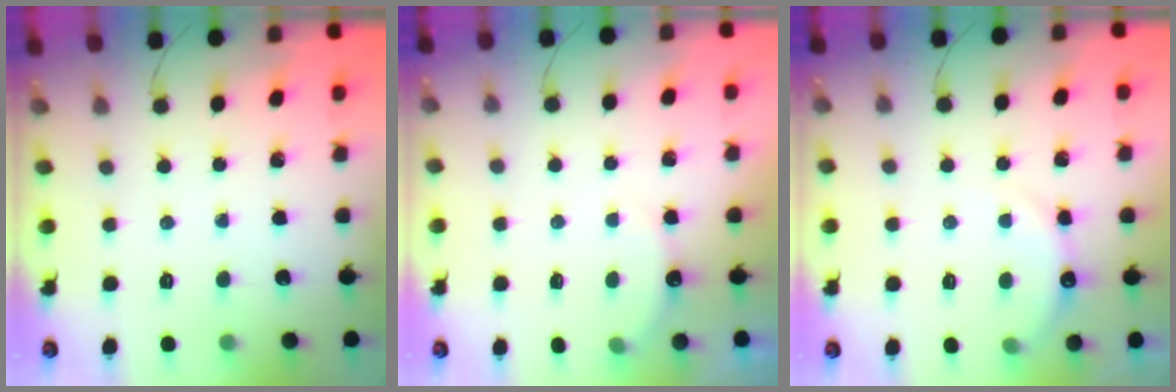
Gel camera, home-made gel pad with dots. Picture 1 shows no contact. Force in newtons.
{"total": 5.3, "press": 5.2, "slide": 1.2}
{"total": 6.8, "press": 6.7, "slide": 1.3}